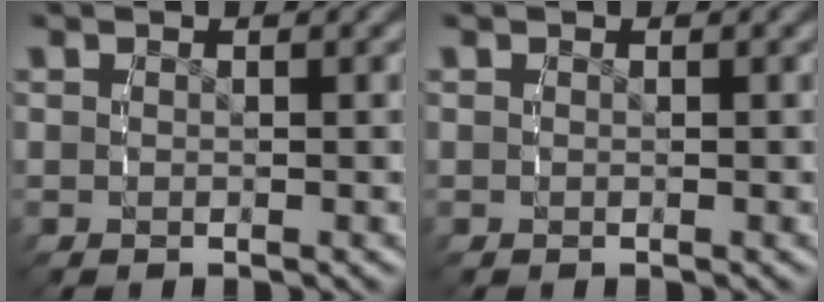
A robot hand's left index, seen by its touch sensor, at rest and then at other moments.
{"total": 0.0}